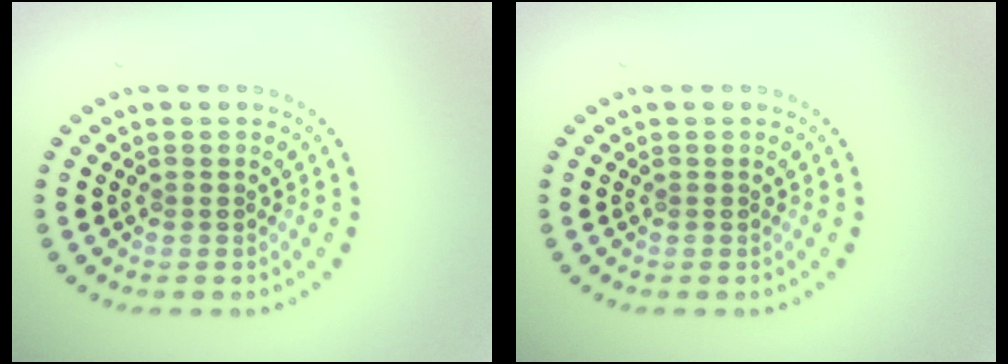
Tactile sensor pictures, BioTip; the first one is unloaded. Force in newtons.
{"total": 0.0}